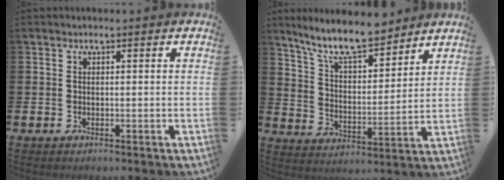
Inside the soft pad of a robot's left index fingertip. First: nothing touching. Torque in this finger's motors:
{"motor_torque": [0.30, -0.52, 0.91, 0.21]}